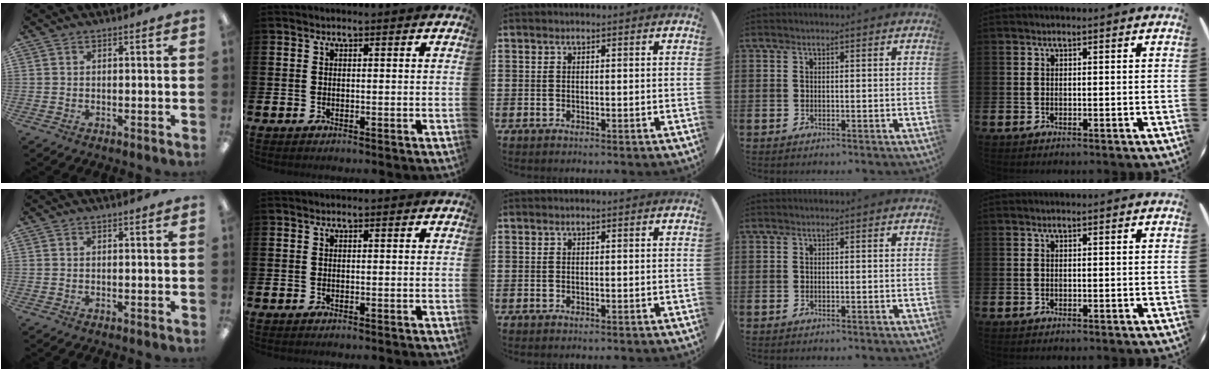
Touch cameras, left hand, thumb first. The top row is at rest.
{}